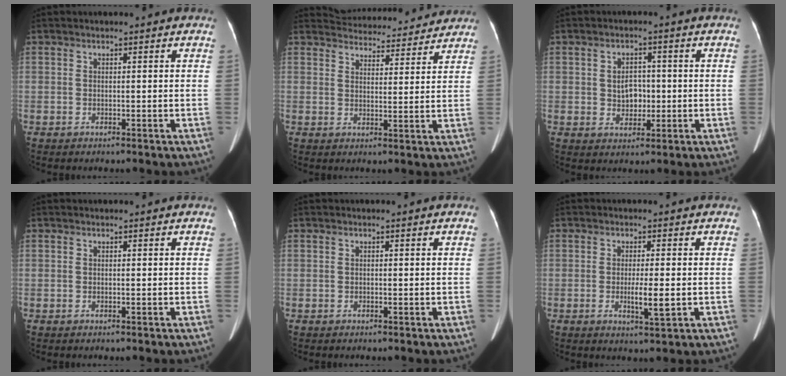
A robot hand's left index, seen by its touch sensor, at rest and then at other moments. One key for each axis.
{"total": 13.5, "fx": 13.0, "fy": 3.0, "fz": 2.0, "tx": -0.015, "ty": 0.019, "tz": 0.160}
{"total": 3.9, "fx": -0.2, "fy": 2.9, "fz": 2.7, "tx": -0.045, "ty": 0.008, "tz": 0.002}
{"total": 0.0}
{"total": 0.0}
{"total": 3.8, "fx": -0.7, "fy": 0.4, "fz": 3.7, "tx": -0.068, "ty": -0.006, "tz": -0.011}